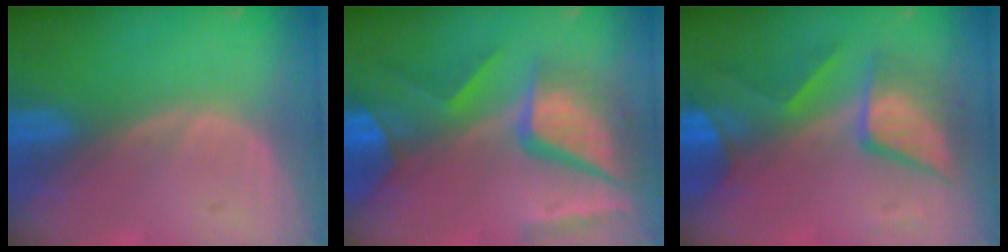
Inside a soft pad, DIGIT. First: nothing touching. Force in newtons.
{"total": 11.8, "press": 9.8, "slide": 6.6}
{"total": 8.3, "press": 8.3, "slide": 0.4}